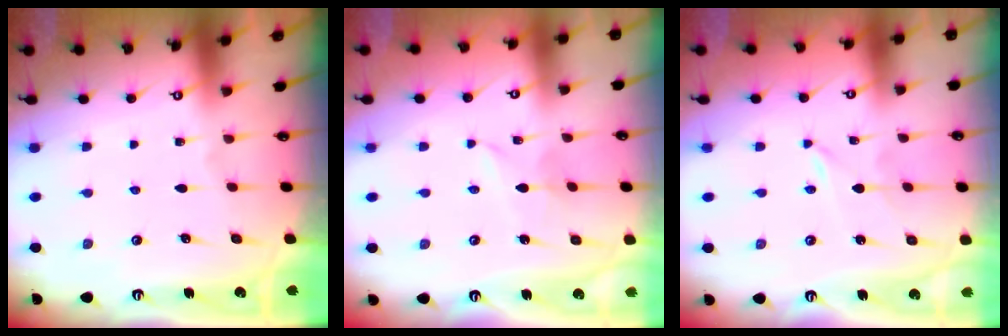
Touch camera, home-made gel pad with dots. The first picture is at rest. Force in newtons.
{"total": 2.6, "press": 2.6, "slide": 0.4}
{"total": 0.0}